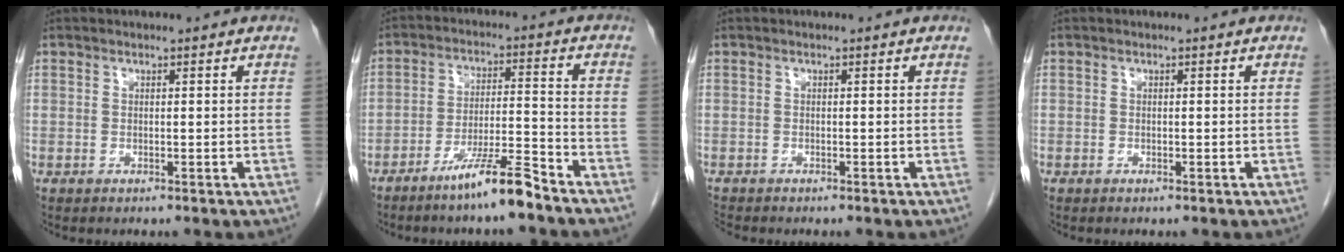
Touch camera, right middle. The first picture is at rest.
{"total": 8.4, "force": [-6.3, -0.2, 5.5], "torque": [-0.096, -0.011, -0.118]}
{"total": 0.9, "force": [-0.9, 0.0, 0.0], "torque": [-0.005, -0.005, -0.019]}
{"total": 0.0}